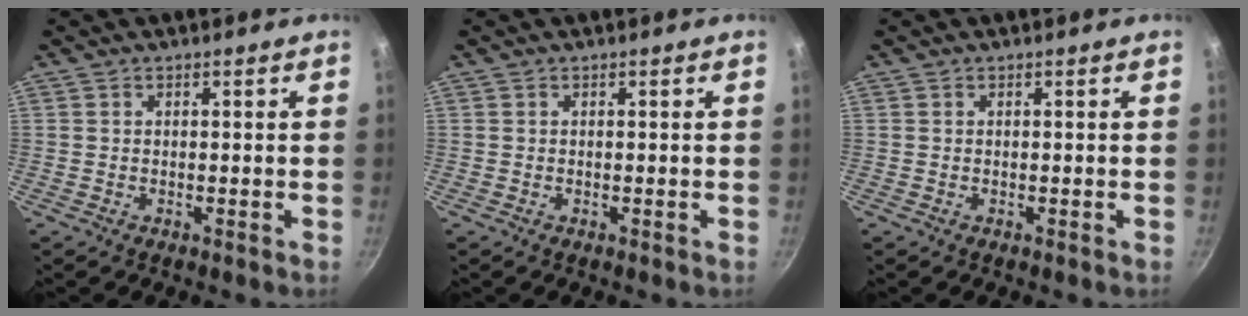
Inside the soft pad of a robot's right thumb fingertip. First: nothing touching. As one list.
[{"total": 0.0}, {"total": 0.0}]